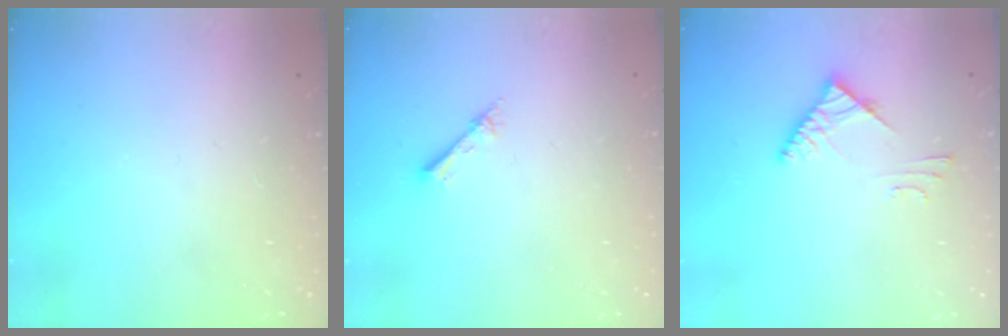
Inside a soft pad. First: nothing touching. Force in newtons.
{"total": 2.4, "press": 2.4, "slide": 0.3}
{"total": 4.4, "press": 4.3, "slide": 0.8}